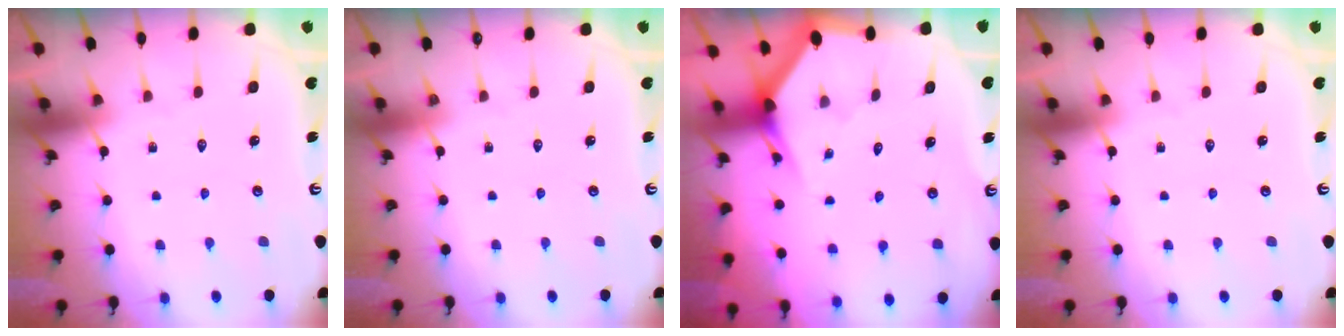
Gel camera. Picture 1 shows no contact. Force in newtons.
{"total": 0.0}
{"total": 2.9, "press": 2.9, "slide": 0.2}
{"total": 0.0}